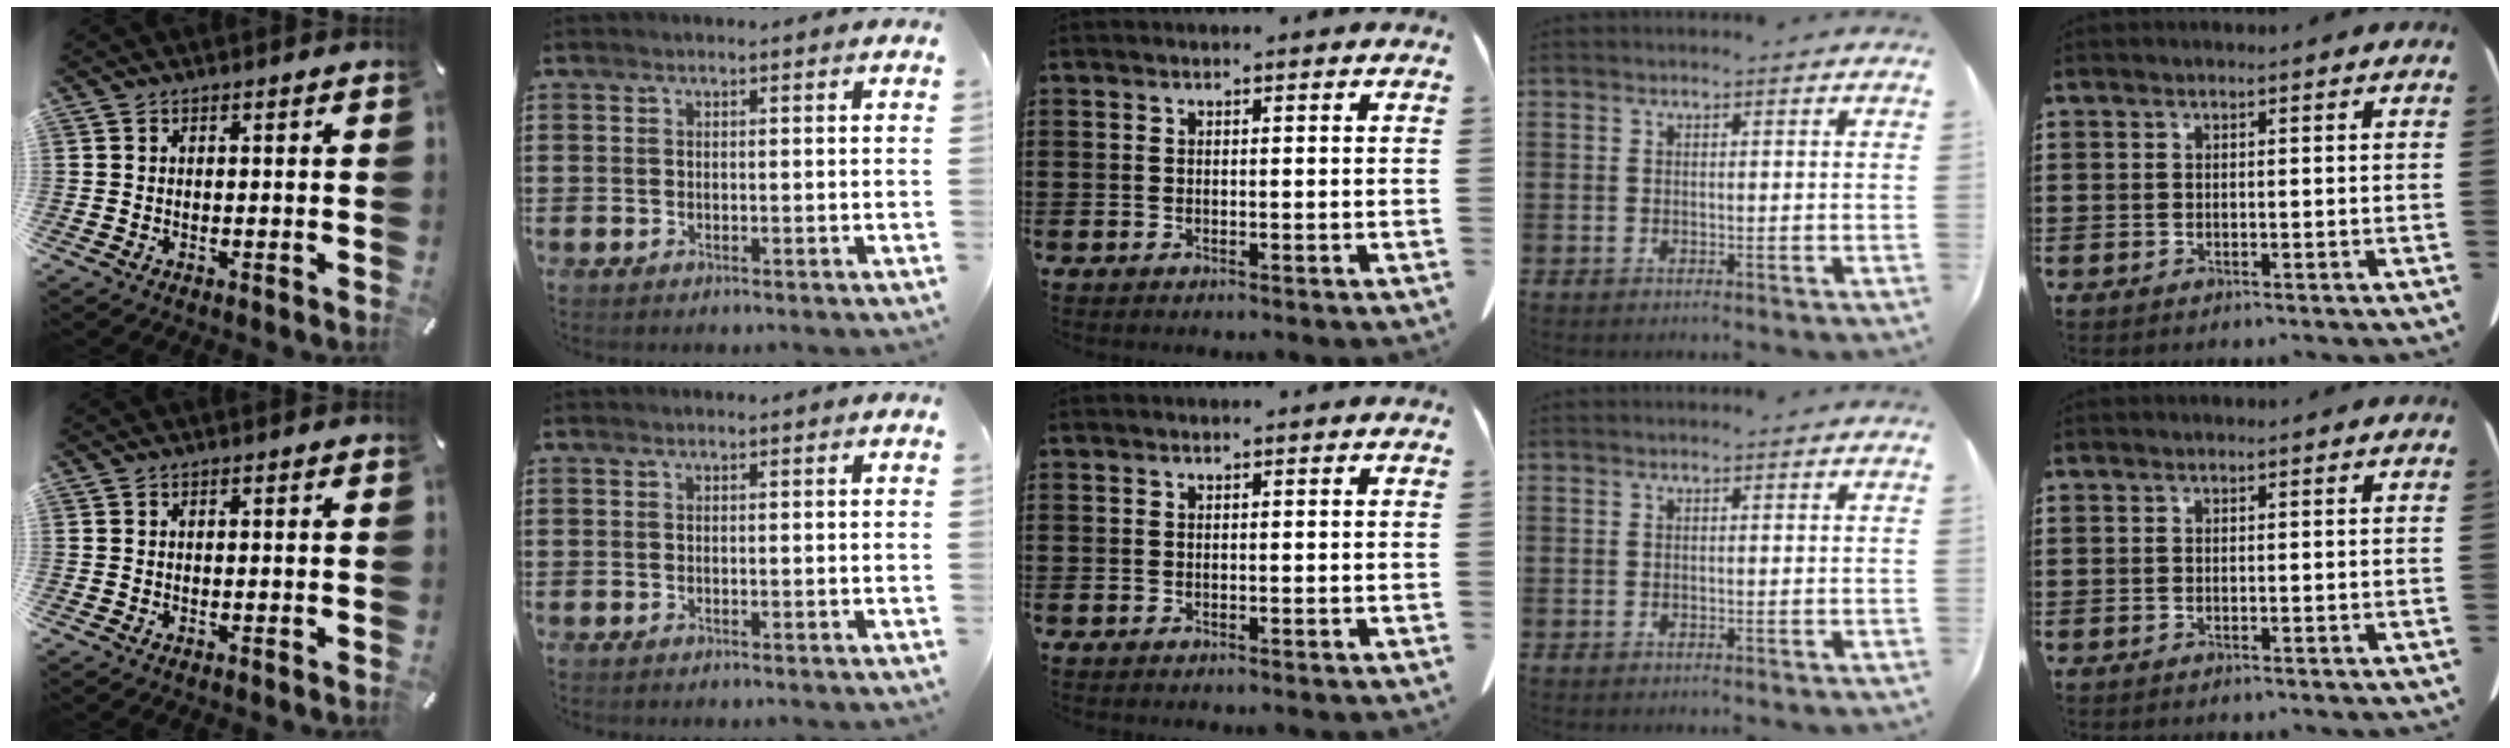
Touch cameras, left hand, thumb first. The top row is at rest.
{}